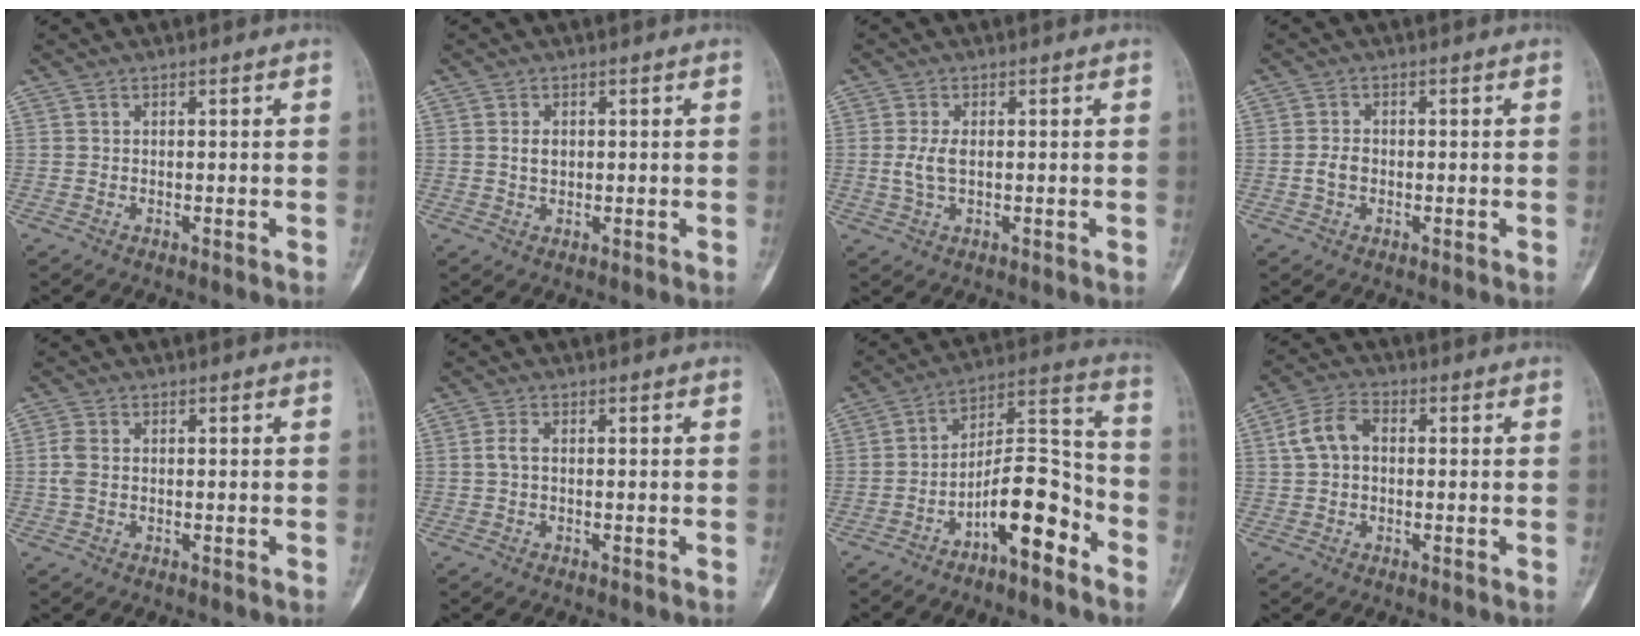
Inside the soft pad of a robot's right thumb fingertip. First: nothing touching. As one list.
[{"total": 2.1, "force": [0.3, 1.4, 1.5], "torque": [-0.025, -0.001, 0.008]}, {"total": 3.4, "force": [0.1, 1.6, 3.0], "torque": [-0.072, 0.000, 0.003]}, {"total": 2.5, "force": [-0.5, 1.7, 1.7], "torque": [-0.032, 0.008, -0.012]}, {"total": 2.5, "force": [-0.1, 1.6, 1.9], "torque": [-0.057, 0.002, -0.006]}, {"total": 1.6, "force": [-0.1, 0.7, 1.4], "torque": [-0.031, 0.000, -0.004]}, {"total": 13.2, "force": [-7.1, 4.6, 10.1], "torque": [-0.155, 0.083, -0.121]}, {"total": 6.2, "force": [0.6, 4.2, 4.6], "torque": [-0.089, 0.022, 0.003]}]